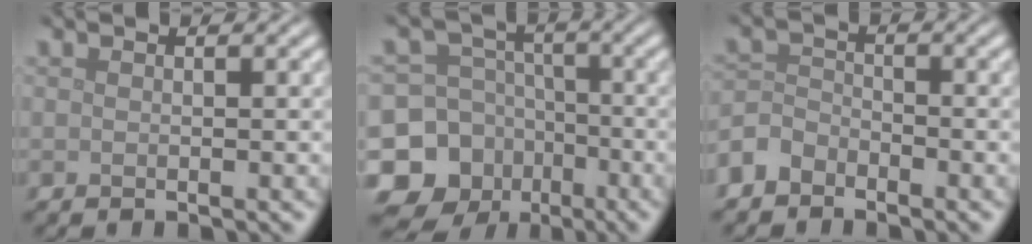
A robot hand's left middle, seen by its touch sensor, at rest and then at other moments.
{"total": 15.3, "force": [-7.4, 13.1, 2.9], "torque": [-0.090, -0.043, -0.123]}
{"total": 2.7, "force": [-2.1, 1.5, 0.5], "torque": [-0.011, 0.007, -0.056]}